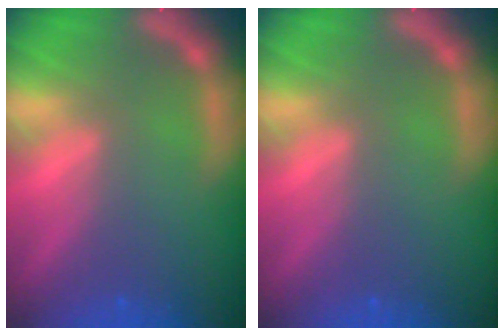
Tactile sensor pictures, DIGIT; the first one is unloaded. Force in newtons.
{"total": 0.0}